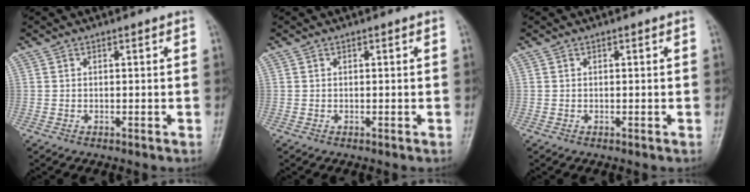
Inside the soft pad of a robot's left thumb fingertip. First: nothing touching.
{"total": 0.0}
{"total": 0.0}